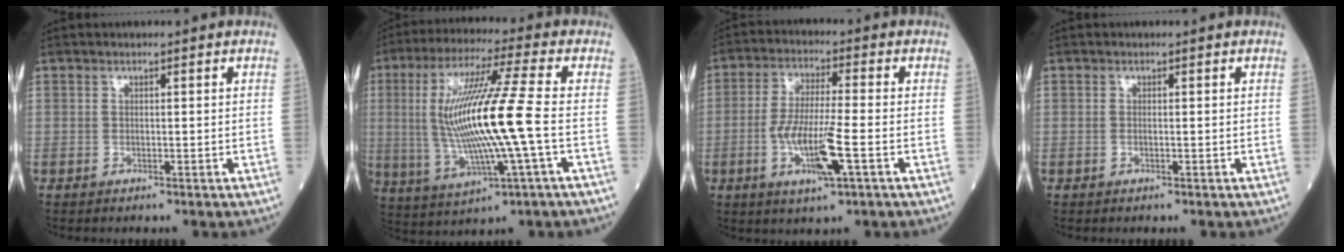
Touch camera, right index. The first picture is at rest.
{"total": 16.4, "force": [-0.5, 0.0, 16.4], "torque": [-0.335, 0.003, -0.012]}
{"total": 9.4, "force": [-2.8, 0.8, 8.9], "torque": [-0.175, -0.008, -0.055]}
{"total": 0.0}